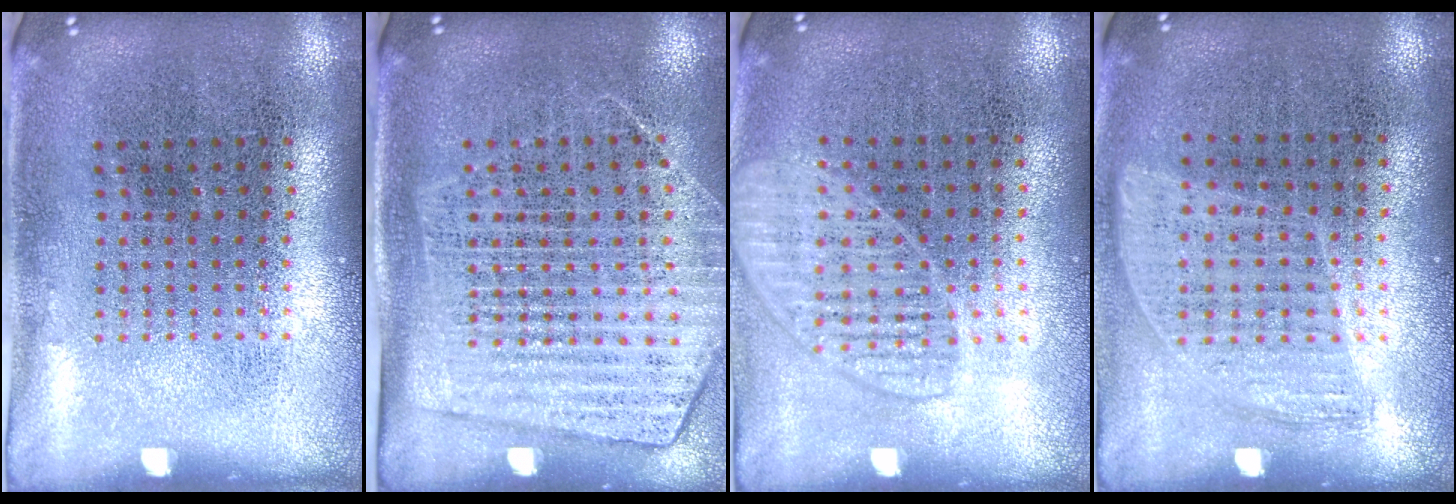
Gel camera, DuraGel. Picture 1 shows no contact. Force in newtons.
{"total": 1.8, "press": 1.5, "slide": 0.9}
{"total": 1.4, "press": 1.3, "slide": 0.6}
{"total": 0.9, "press": 0.8, "slide": 0.4}